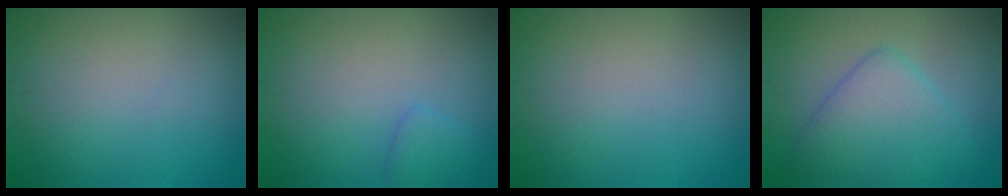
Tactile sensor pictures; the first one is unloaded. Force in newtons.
{"total": 1.4, "press": 1.4, "slide": 0.1}
{"total": 0.0}
{"total": 5.3, "press": 5.3, "slide": 0.2}